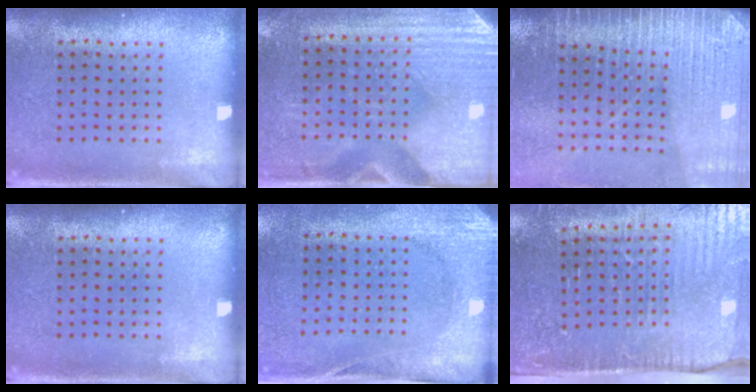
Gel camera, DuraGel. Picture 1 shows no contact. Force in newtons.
{"total": 3.0, "press": 2.6, "slide": 1.5}
{"total": 3.5, "press": 3.5, "slide": 0.5}
{"total": 0.0}
{"total": 2.7, "press": 2.1, "slide": 1.7}
{"total": 4.2, "press": 3.7, "slide": 2.1}